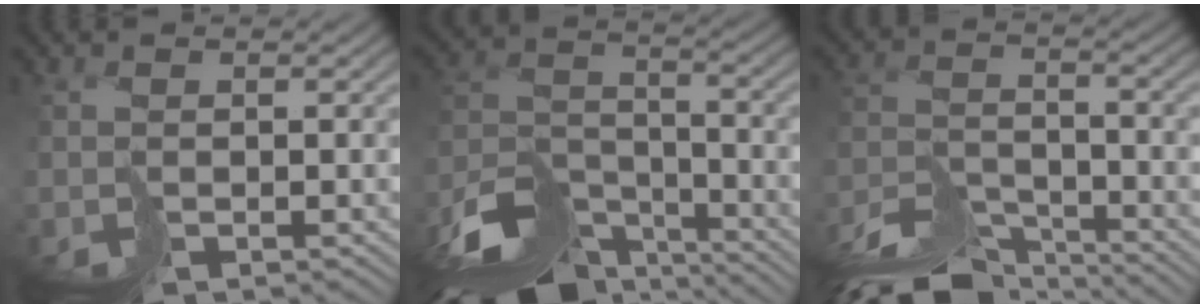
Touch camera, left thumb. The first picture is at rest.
{"total": 13.2, "force": [-11.1, 4.5, 5.6], "torque": [-0.130, -0.016, -0.182]}
{"total": 10.1, "force": [-9.4, 1.7, 3.2], "torque": [-0.066, -0.005, -0.169]}